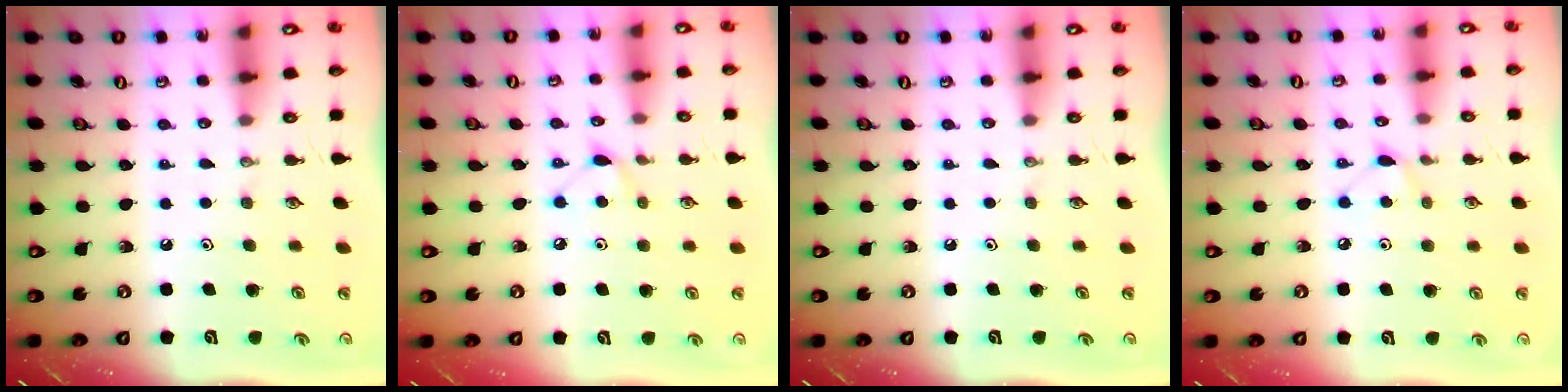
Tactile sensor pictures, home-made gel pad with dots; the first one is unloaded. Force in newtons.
{"total": 5.5, "press": 5.5, "slide": 0.7}
{"total": 0.0}
{"total": 4.4, "press": 4.3, "slide": 0.6}